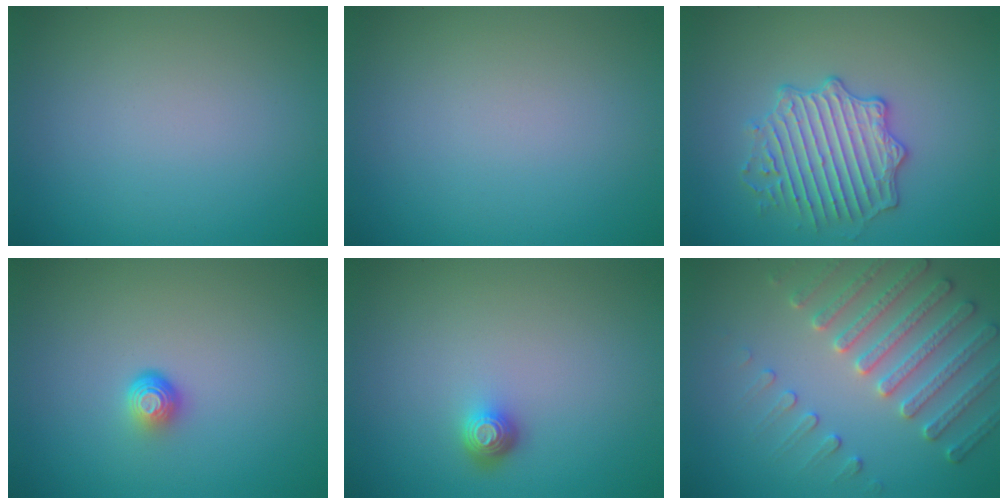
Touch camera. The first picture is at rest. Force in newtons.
{"total": 0.0}
{"total": 4.0, "press": 4.0, "slide": 0.5}
{"total": 1.7, "press": 1.1, "slide": 1.3}
{"total": 1.6, "press": 1.3, "slide": 1.0}
{"total": 4.4, "press": 4.3, "slide": 1.2}